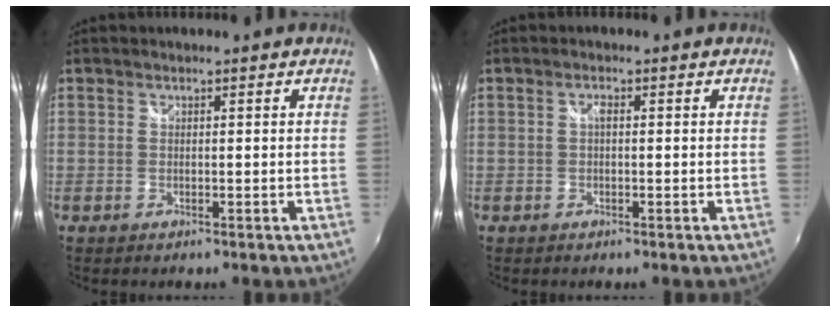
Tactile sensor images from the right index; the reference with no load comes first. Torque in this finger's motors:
{"motor_torque": [0.33, -0.14, 0.21, 0.03]}